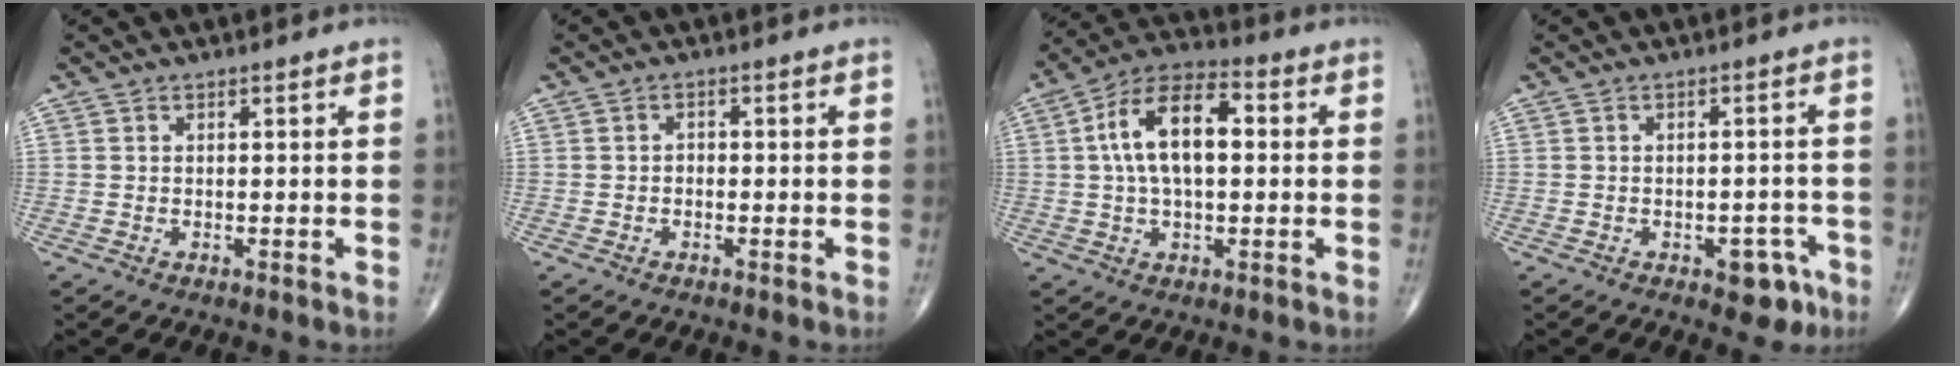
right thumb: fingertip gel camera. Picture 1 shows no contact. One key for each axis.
{"total": 1.0, "fx": -0.4, "fy": 0.8, "fz": 0.6, "tx": 0.000, "ty": 0.005, "tz": -0.010}
{"total": 13.7, "fx": 1.7, "fy": 7.0, "fz": 11.6, "tx": -0.205, "ty": 0.031, "tz": 0.022}
{"total": 5.3, "fx": -2.8, "fy": 3.0, "fz": 3.4, "tx": -0.018, "ty": 0.019, "tz": -0.030}